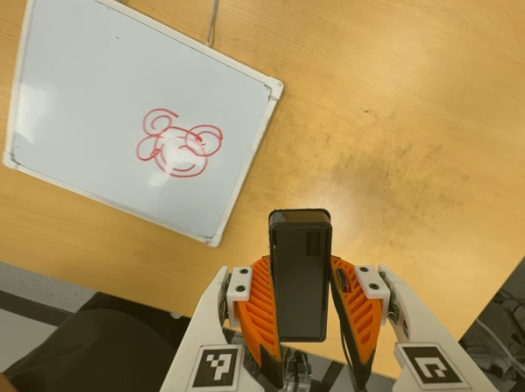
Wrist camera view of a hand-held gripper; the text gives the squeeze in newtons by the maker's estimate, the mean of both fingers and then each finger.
{"total": 4.1, "left": 2.9, "right": 5.2}